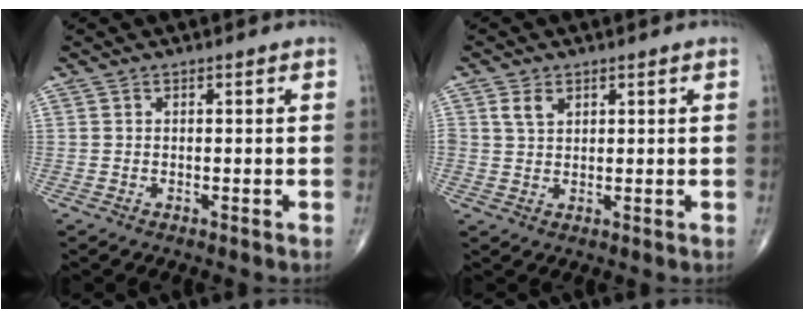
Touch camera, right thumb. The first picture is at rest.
{"total": 3.1, "force": [1.5, 2.0, 1.8], "torque": [-0.026, -0.004, 0.033]}